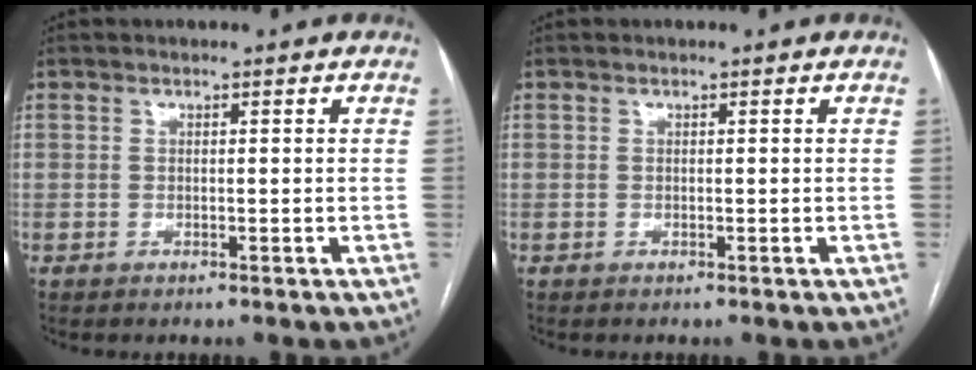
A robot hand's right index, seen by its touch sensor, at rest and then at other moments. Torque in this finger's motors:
{"motor_torque": [0.00, 0.00, 0.00, 0.00]}